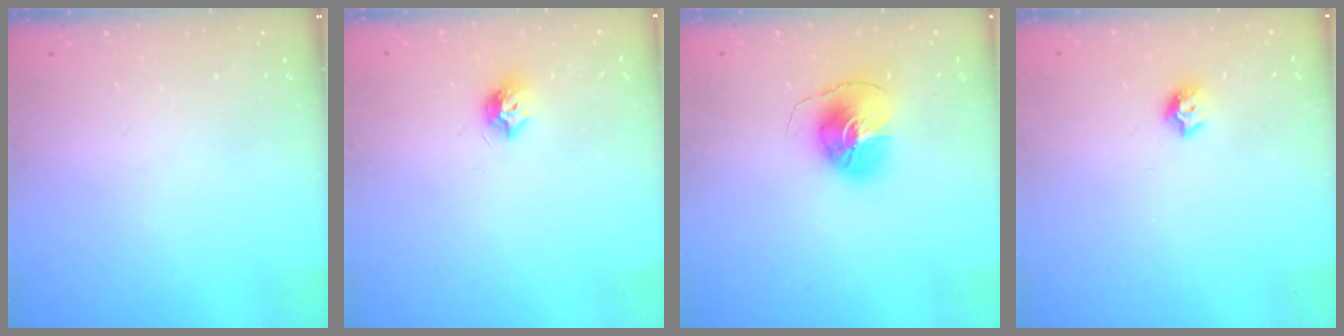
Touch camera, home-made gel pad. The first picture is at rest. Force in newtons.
{"total": 7.5, "press": 7.5, "slide": 0.1}
{"total": 9.1, "press": 9.1, "slide": 0.5}
{"total": 6.7, "press": 6.7, "slide": 0.8}